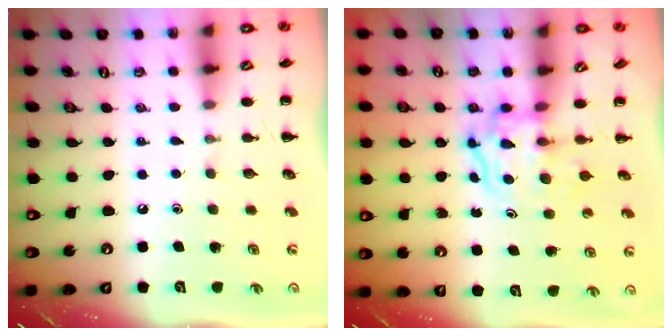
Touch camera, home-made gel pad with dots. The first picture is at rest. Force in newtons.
{"total": 3.5, "press": 3.5, "slide": 0.4}